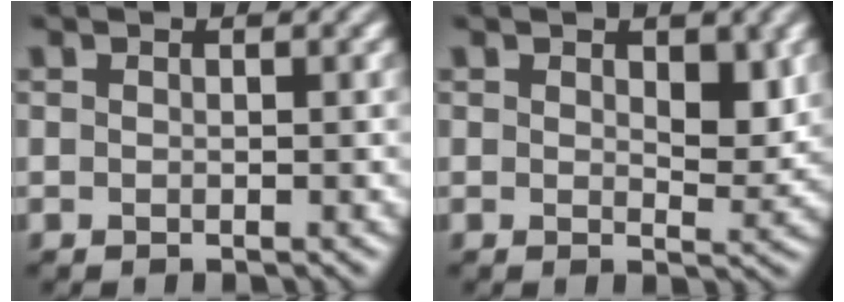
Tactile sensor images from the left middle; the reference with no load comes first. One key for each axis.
{"total": 2.7, "fx": 0.8, "fy": 1.3, "fz": 2.2, "tx": -0.028, "ty": -0.007, "tz": 0.016}